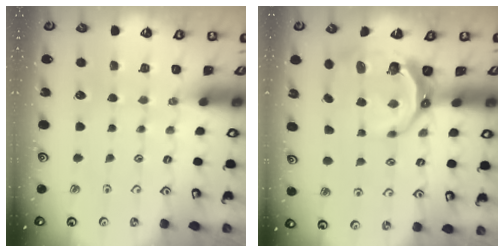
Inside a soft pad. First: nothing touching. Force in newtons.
{"total": 8.4, "press": 7.3, "slide": 4.2}